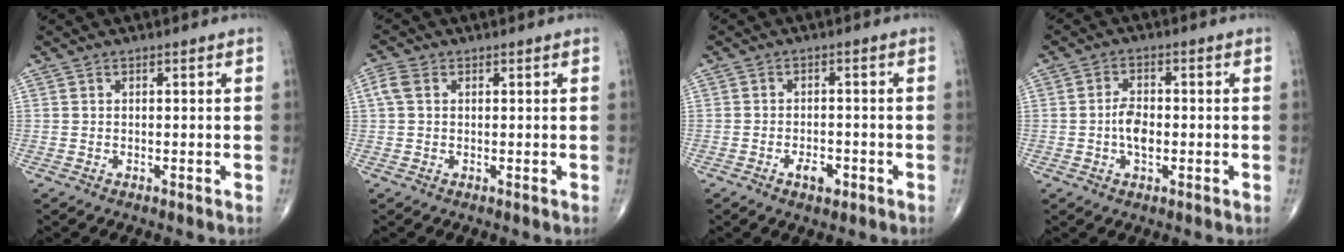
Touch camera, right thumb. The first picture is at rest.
{"total": 2.8, "force": [0.7, 2.0, 1.8], "torque": [-0.051, 0.011, 0.012]}
{"total": 3.5, "force": [-1.8, 1.9, 2.4], "torque": [-0.028, 0.010, -0.026]}
{"total": 4.7, "force": [-0.7, 2.6, 3.8], "torque": [-0.064, 0.006, -0.016]}